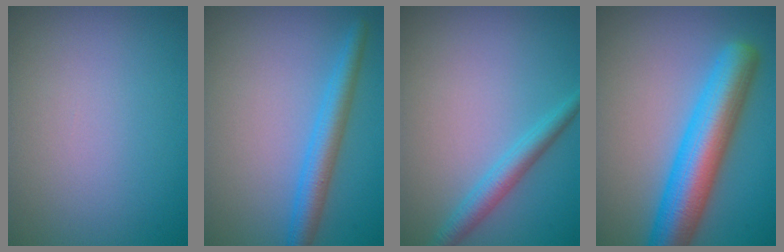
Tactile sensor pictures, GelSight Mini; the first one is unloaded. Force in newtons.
{"total": 3.4, "press": 3.4, "slide": 0.1}
{"total": 2.6, "press": 2.5, "slide": 0.1}
{"total": 8.1, "press": 8.1, "slide": 0.3}